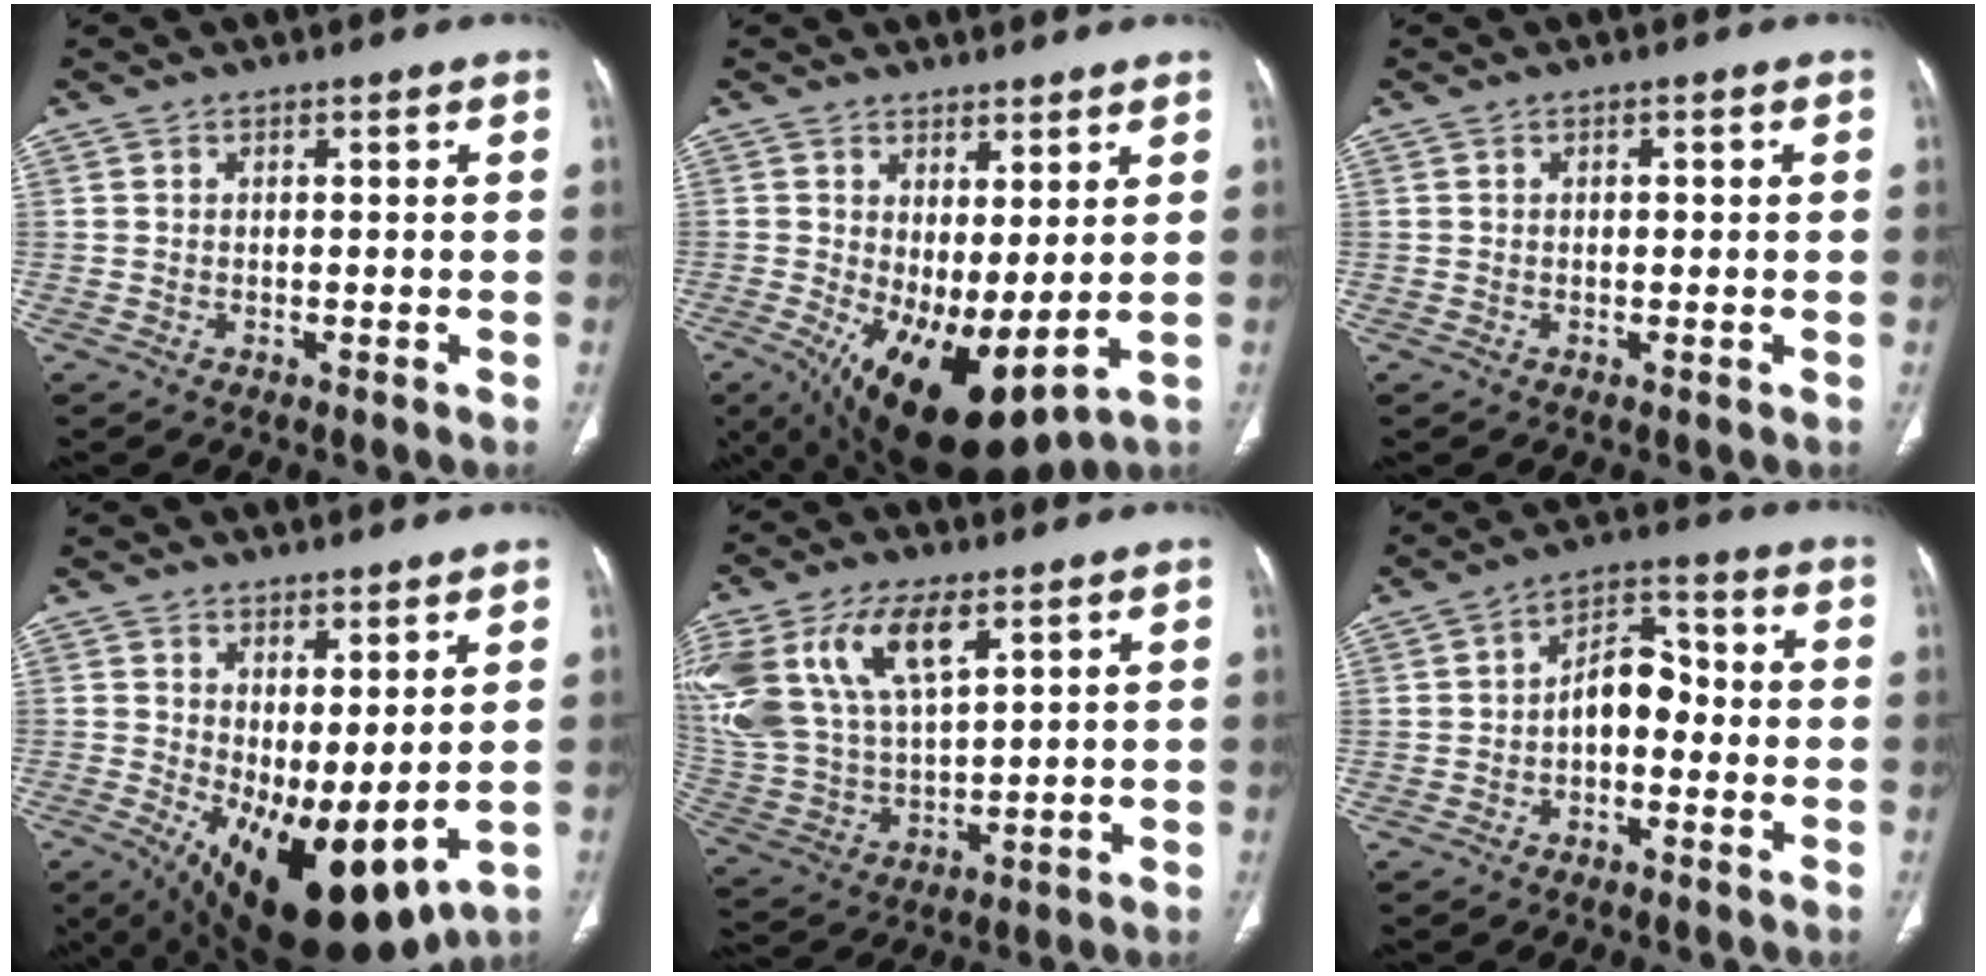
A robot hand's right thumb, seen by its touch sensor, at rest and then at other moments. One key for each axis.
{"total": 12.9, "fx": -0.4, "fy": 5.3, "fz": 11.8, "tx": -0.206, "ty": -0.023, "tz": 0.017}
{"total": 0.7, "fx": 0.1, "fy": 0.5, "fz": 0.6, "tx": -0.009, "ty": 0.001, "tz": 0.002}
{"total": 15.6, "fx": -0.1, "fy": 6.7, "fz": 14.1, "tx": -0.234, "ty": -0.026, "tz": 0.024}
{"total": 21.1, "fx": 9.7, "fy": 10.9, "fz": 15.2, "tx": -0.334, "ty": -0.008, "tz": 0.194}
{"total": 7.4, "fx": -1.5, "fy": 4.7, "fz": 5.5, "tx": -0.067, "ty": 0.036, "tz": -0.037}